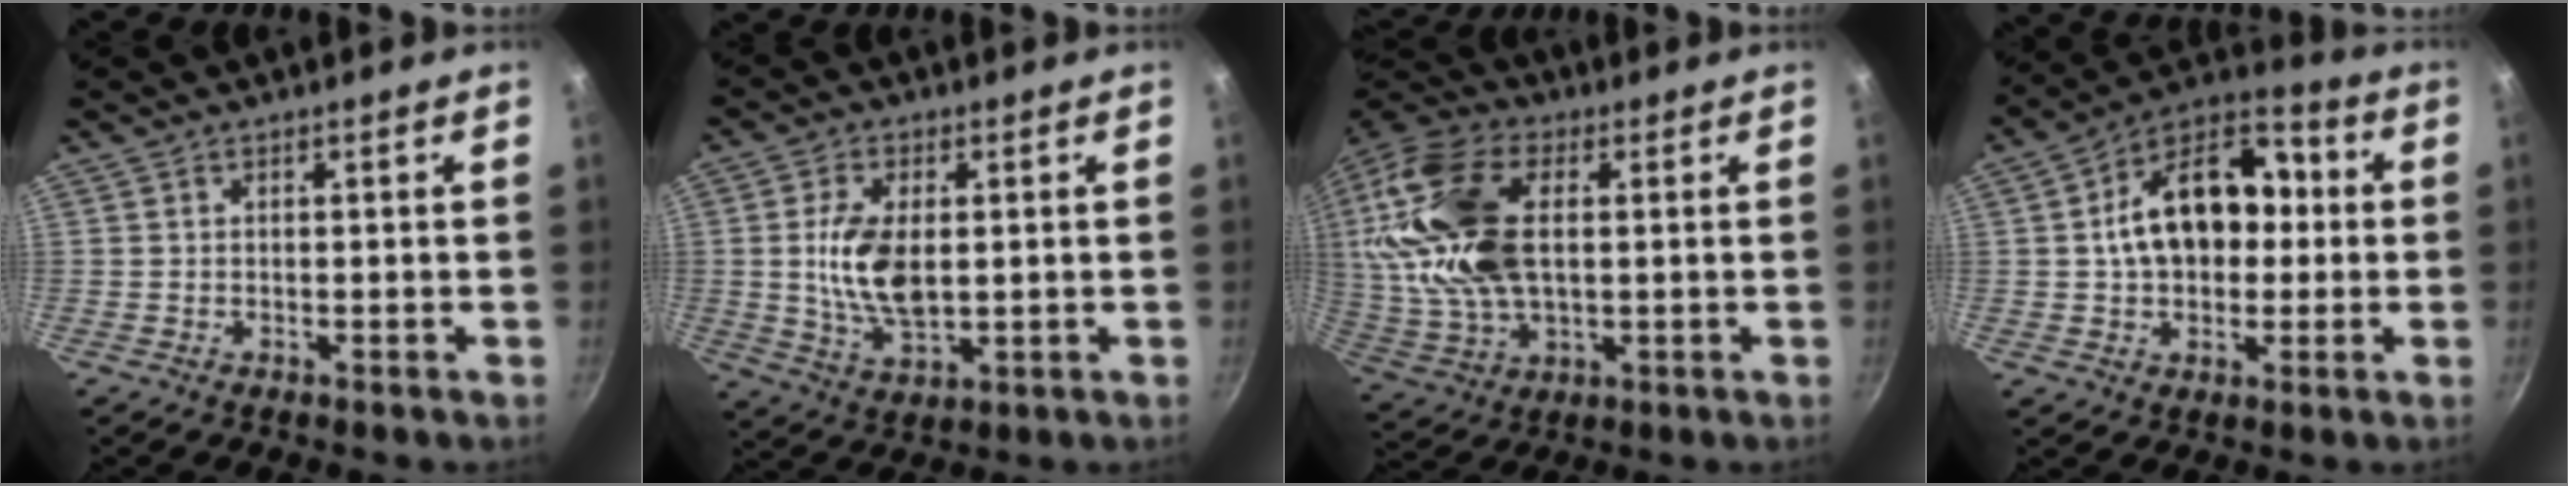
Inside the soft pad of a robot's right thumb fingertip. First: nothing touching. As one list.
[{"total": 10.7, "force": [0.7, 5.7, 9.0], "torque": [-0.171, -0.010, 0.022]}, {"total": 22.2, "force": [3.1, 12.3, 18.2], "torque": [-0.396, 0.001, 0.055]}, {"total": 17.6, "force": [1.5, 11.3, 13.3], "torque": [-0.178, 0.035, 0.016]}]